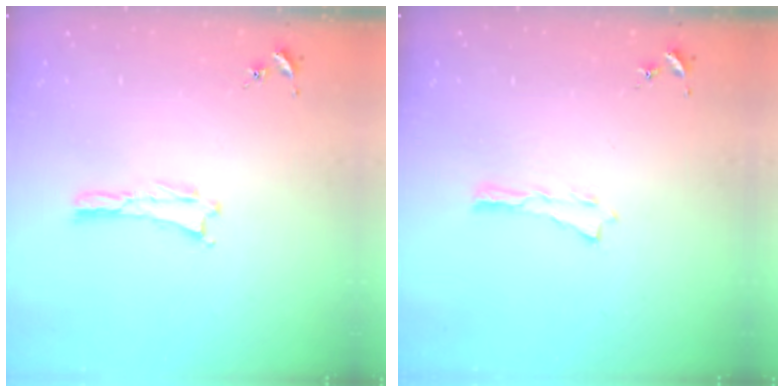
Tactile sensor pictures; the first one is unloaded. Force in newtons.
{"total": 0.0}